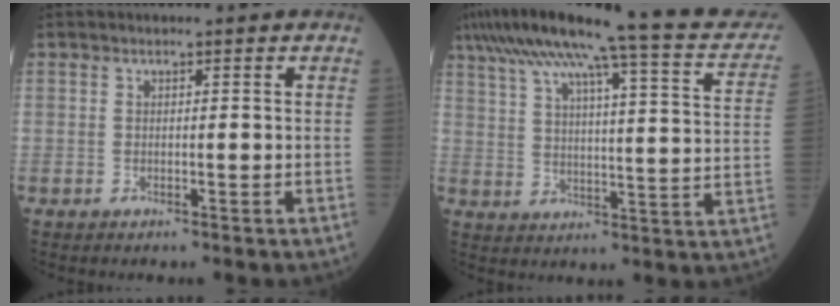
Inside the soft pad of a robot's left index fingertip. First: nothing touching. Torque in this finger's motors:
{"motor_torque": [1.02, -1.11, 0.64, 0.14]}